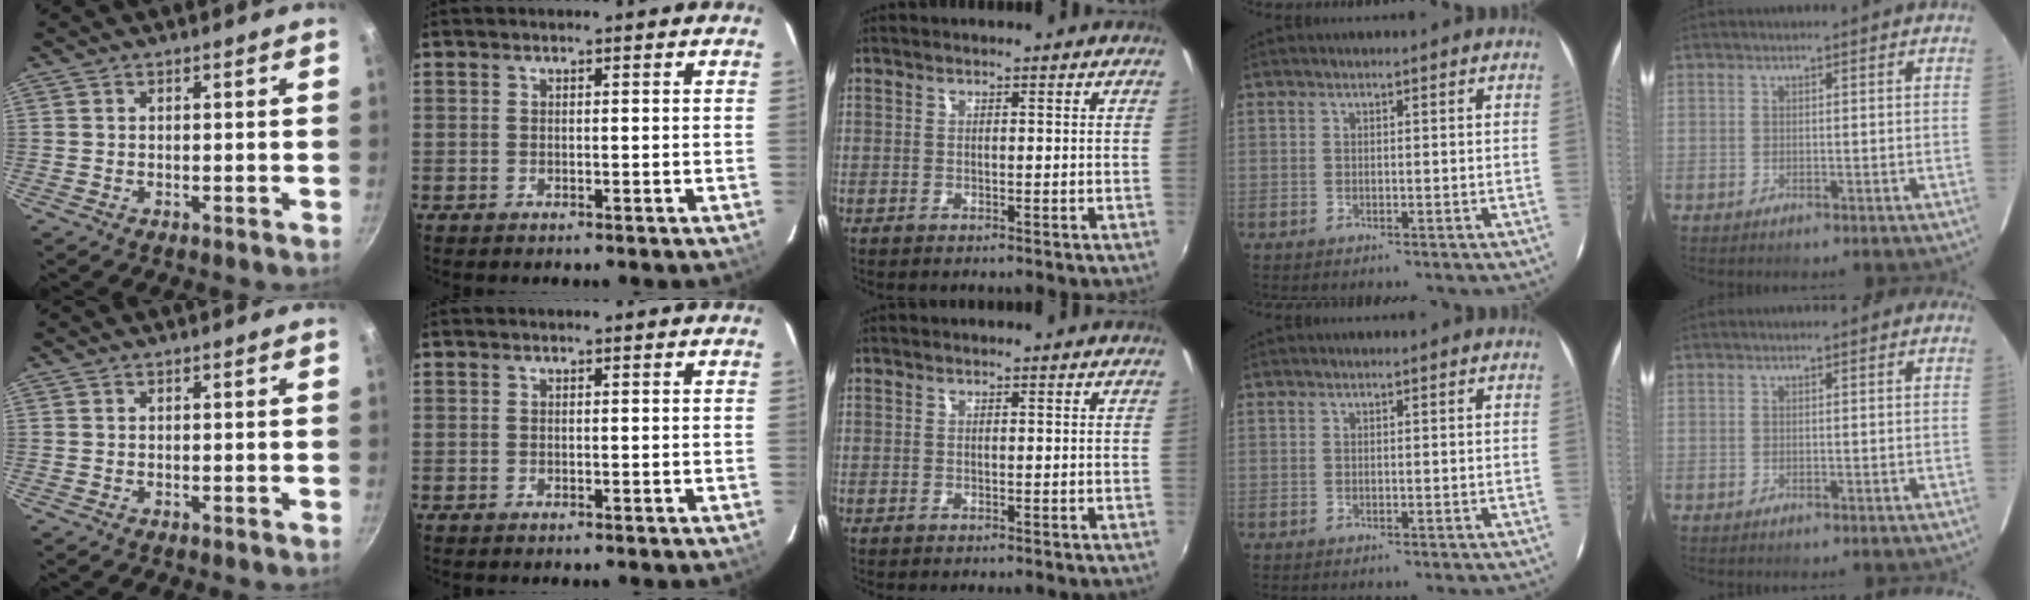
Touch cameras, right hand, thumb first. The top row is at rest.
{}